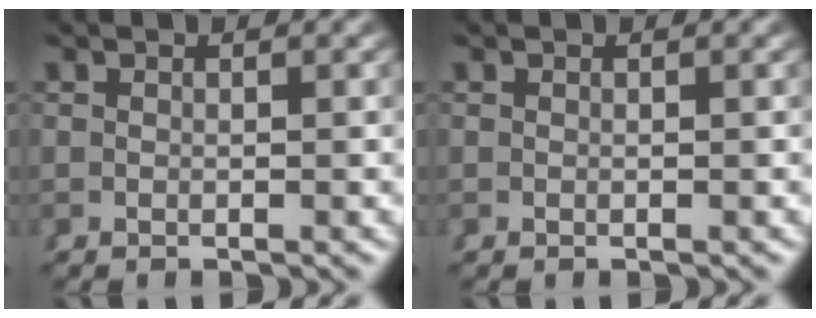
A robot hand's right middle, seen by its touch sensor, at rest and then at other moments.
{"total": 0.0}